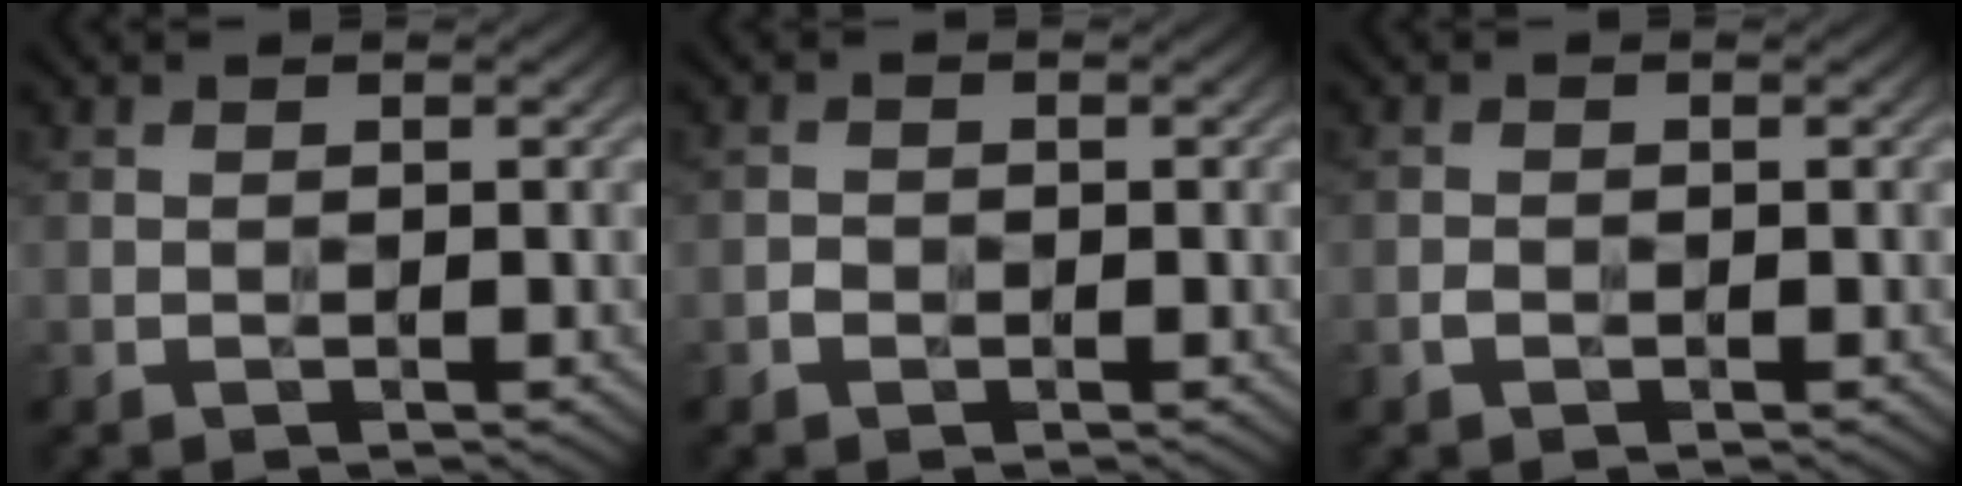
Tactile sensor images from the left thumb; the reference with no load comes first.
{"total": 1.0, "force": [-0.6, 0.8, 0.3], "torque": [-0.005, -0.001, -0.013]}
{"total": 0.8, "force": [-0.5, 0.5, 0.4], "torque": [-0.008, -0.001, -0.011]}